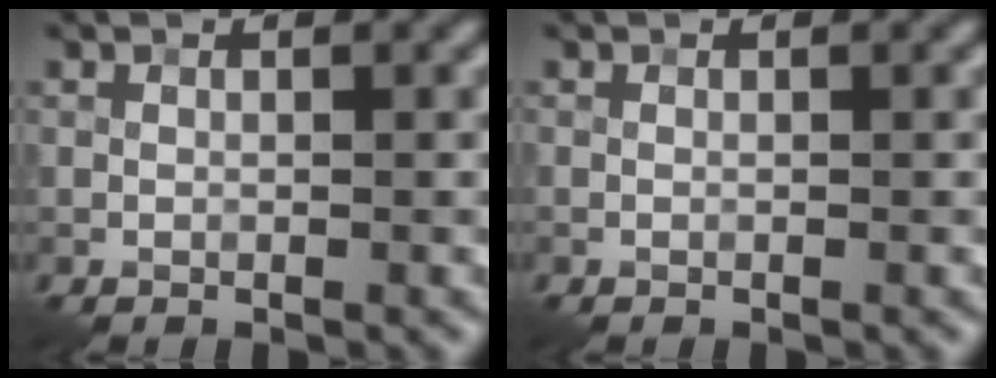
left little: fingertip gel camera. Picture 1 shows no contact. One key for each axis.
{"total": 0.0}